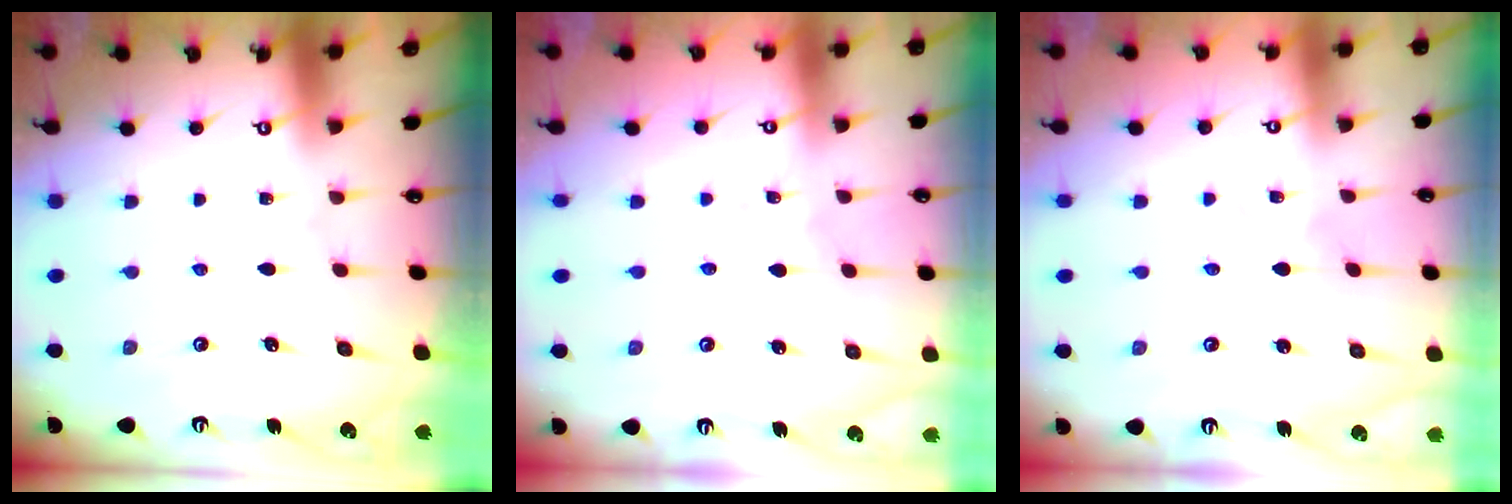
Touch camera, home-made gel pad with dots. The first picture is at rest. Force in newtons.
{"total": 1.5, "press": 1.5, "slide": 0.2}
{"total": 1.7, "press": 1.7, "slide": 0.1}